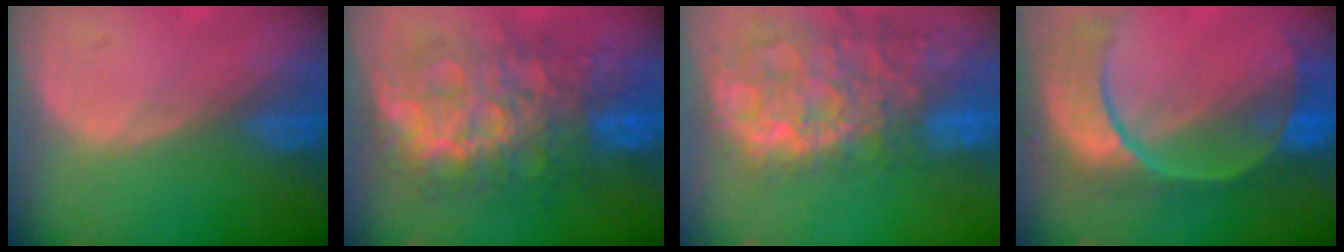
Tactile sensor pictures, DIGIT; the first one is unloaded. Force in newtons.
{"total": 12.5, "press": 12.4, "slide": 1.2}
{"total": 15.0, "press": 12.1, "slide": 8.8}
{"total": 11.1, "press": 9.3, "slide": 6.1}